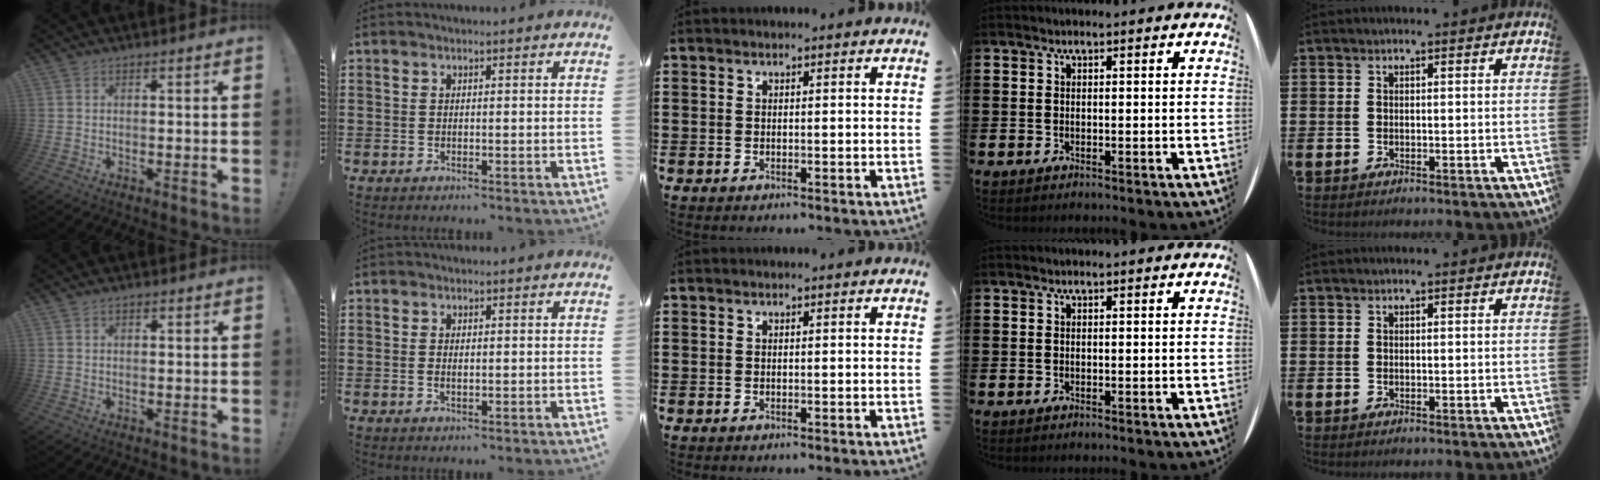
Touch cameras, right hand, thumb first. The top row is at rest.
{"thumb": {"total": 0.9, "force": [0.5, 0.7, 0.3], "torque": [-0.002, 0.001, 0.007]}, "index": {"total": 1.2, "force": [0.0, 0.5, 1.1], "torque": [-0.022, 0.004, -0.001]}}